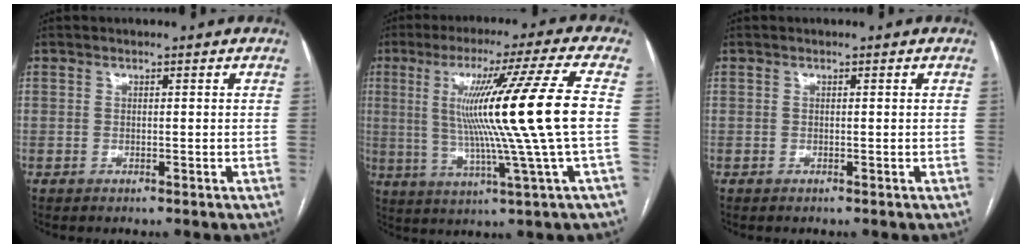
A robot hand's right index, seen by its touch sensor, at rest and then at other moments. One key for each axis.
{"total": 16.7, "fx": 1.3, "fy": -2.9, "fz": 16.4, "tx": -0.270, "ty": 0.001, "tz": 0.016}
{"total": 0.0}